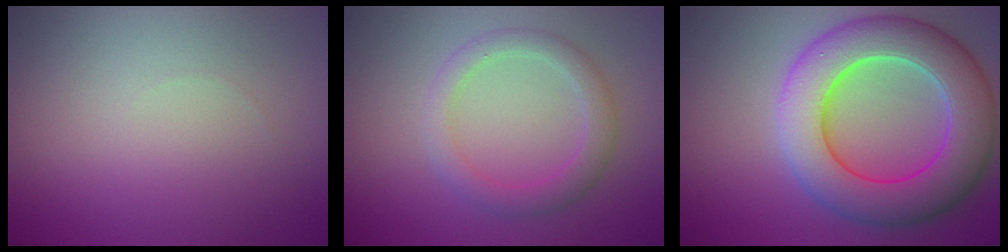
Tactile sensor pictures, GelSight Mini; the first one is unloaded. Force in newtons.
{"total": 2.7, "press": 2.7, "slide": 0.0}
{"total": 9.7, "press": 9.7, "slide": 0.2}